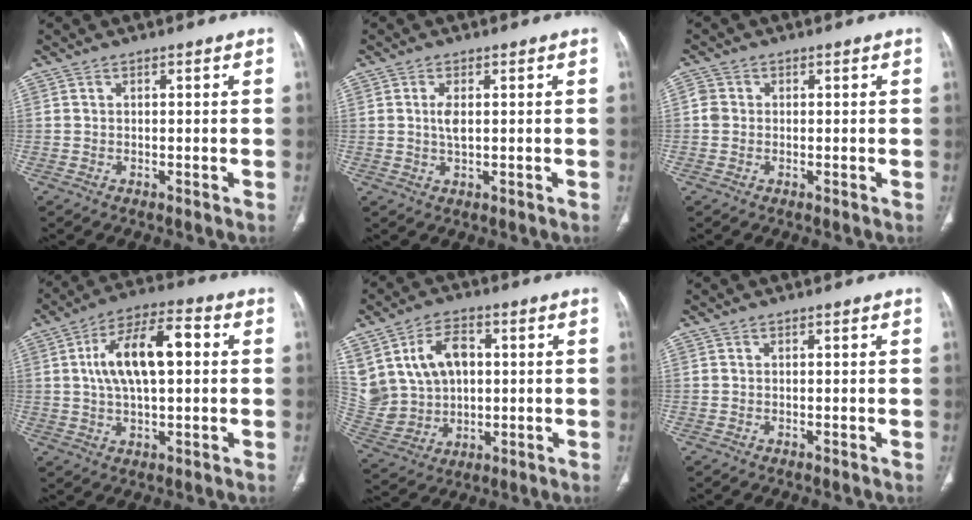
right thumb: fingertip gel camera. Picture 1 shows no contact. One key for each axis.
{"total": 2.5, "fx": 0.4, "fy": 1.1, "fz": 2.3, "tx": -0.047, "ty": -0.002, "tz": 0.011}
{"total": 2.0, "fx": 0.0, "fy": 1.8, "fz": 0.8, "tx": -0.007, "ty": 0.004, "tz": -0.005}
{"total": 14.1, "fx": 2.1, "fy": 6.4, "fz": 12.3, "tx": -0.214, "ty": 0.022, "tz": 0.033}
{"total": 17.3, "fx": 4.1, "fy": 13.2, "fz": 10.5, "tx": -0.203, "ty": 0.013, "tz": 0.100}
{"total": 0.0}